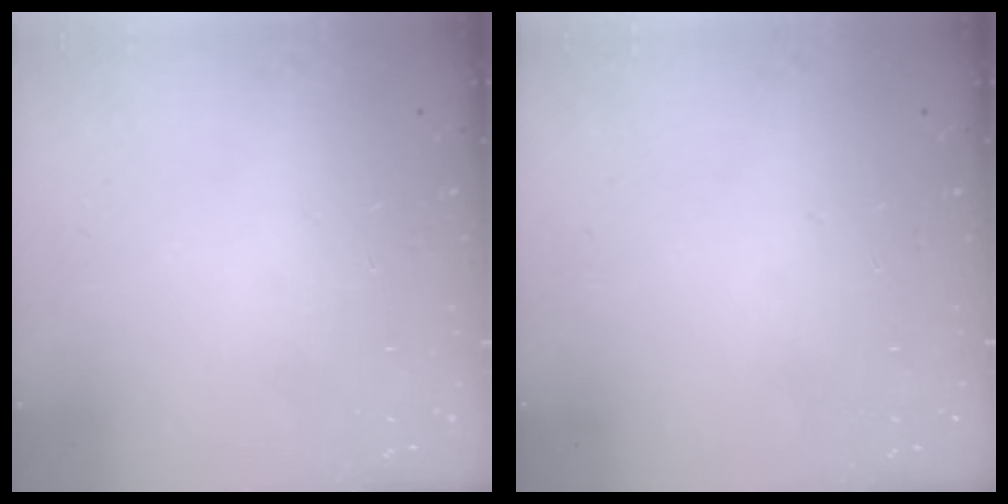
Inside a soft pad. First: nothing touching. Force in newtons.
{"total": 0.0}